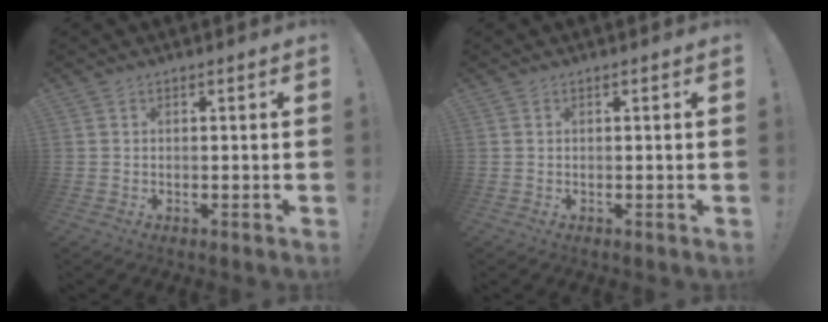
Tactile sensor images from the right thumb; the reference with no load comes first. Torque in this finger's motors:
{"motor_torque": [-0.13, 0.03, -0.15, 0.09, 0.02]}